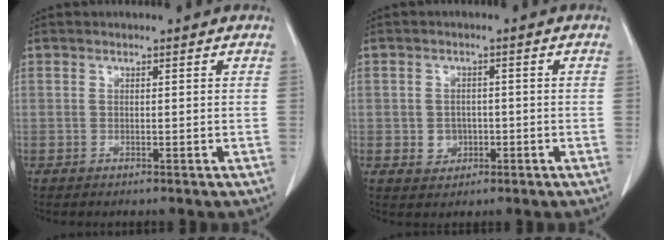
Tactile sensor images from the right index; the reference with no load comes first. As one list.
[{"total": 3.1, "force": [-0.7, 2.8, 1.1], "torque": [-0.012, 0.005, -0.003]}]